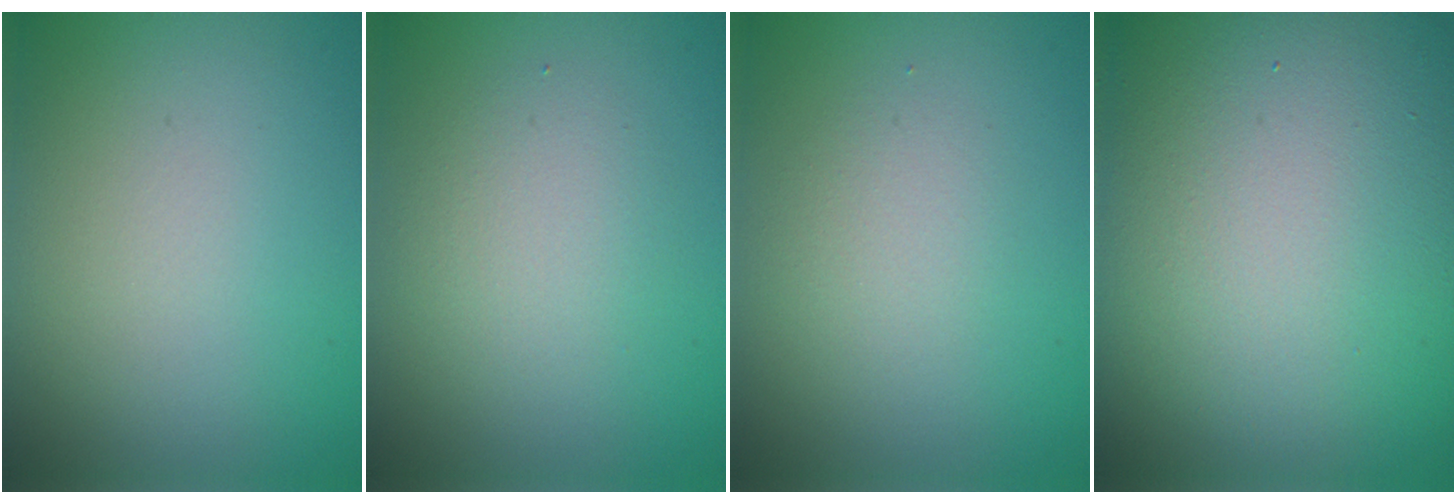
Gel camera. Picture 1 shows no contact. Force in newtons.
{"total": 2.4, "press": 2.4, "slide": 0.2}
{"total": 1.6, "press": 1.6, "slide": 0.1}
{"total": 22.2, "press": 22.2, "slide": 1.0}